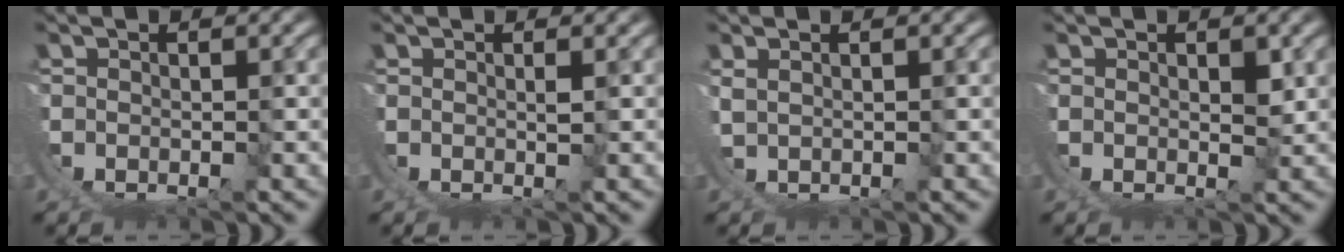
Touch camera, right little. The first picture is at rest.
{"total": 1.1, "force": [0.4, -1.0, 0.2], "torque": [0.003, 0.001, 0.009]}
{"total": 1.7, "force": [1.3, -1.1, -0.3], "torque": [0.017, 0.014, 0.028]}
{"total": 1.0, "force": [0.6, 0.1, 0.8], "torque": [-0.013, -0.006, 0.012]}